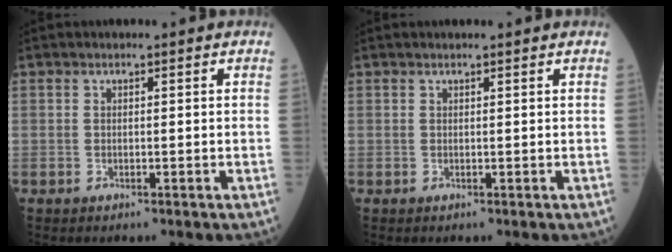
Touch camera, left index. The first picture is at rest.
{"total": 2.0, "force": [1.7, 0.5, 0.7], "torque": [-0.007, 0.019, 0.026]}